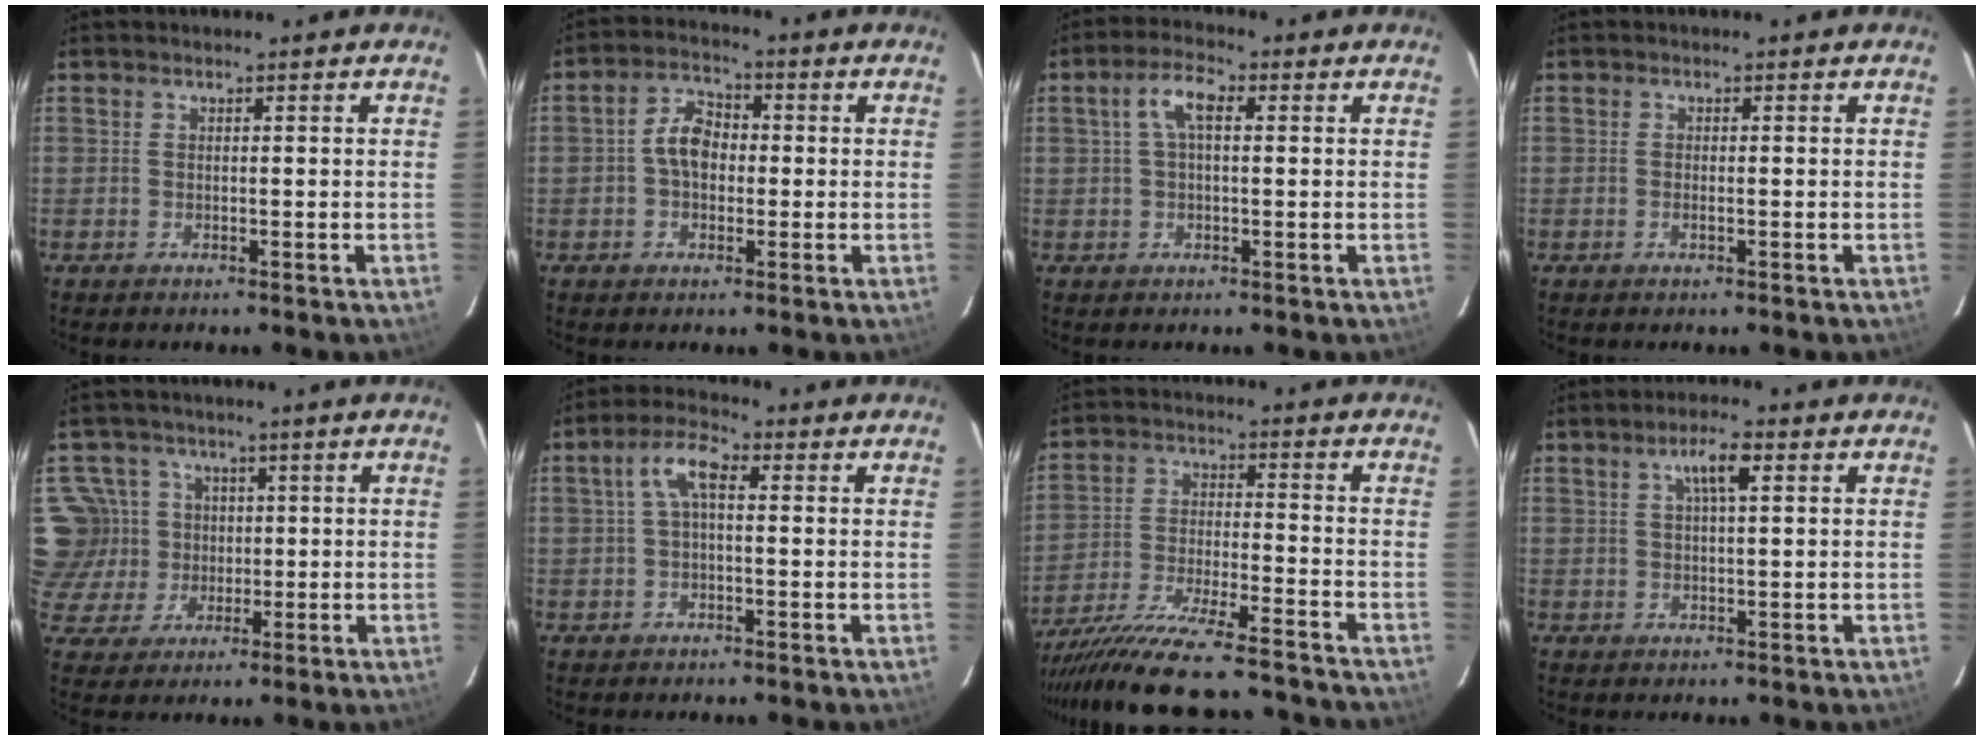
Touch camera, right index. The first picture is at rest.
{"total": 6.0, "force": [-0.4, 4.1, 4.3], "torque": [-0.080, 0.020, -0.007]}
{"total": 5.0, "force": [1.0, 2.1, 4.4], "torque": [-0.088, 0.017, 0.019]}
{"total": 1.0, "force": [-0.3, 0.2, 0.9], "torque": [-0.017, 0.001, -0.005]}
{"total": 7.3, "force": [0.9, 7.2, 0.8], "torque": [-0.031, 0.013, 0.017]}
{"total": 5.3, "force": [0.6, 2.2, 4.8], "torque": [-0.097, 0.020, 0.012]}
{"total": 21.4, "force": [-19.3, 1.8, 9.1], "torque": [-0.178, -0.051, -0.305]}
{"total": 4.2, "force": [1.6, 0.8, 3.8], "torque": [-0.071, 0.009, 0.029]}